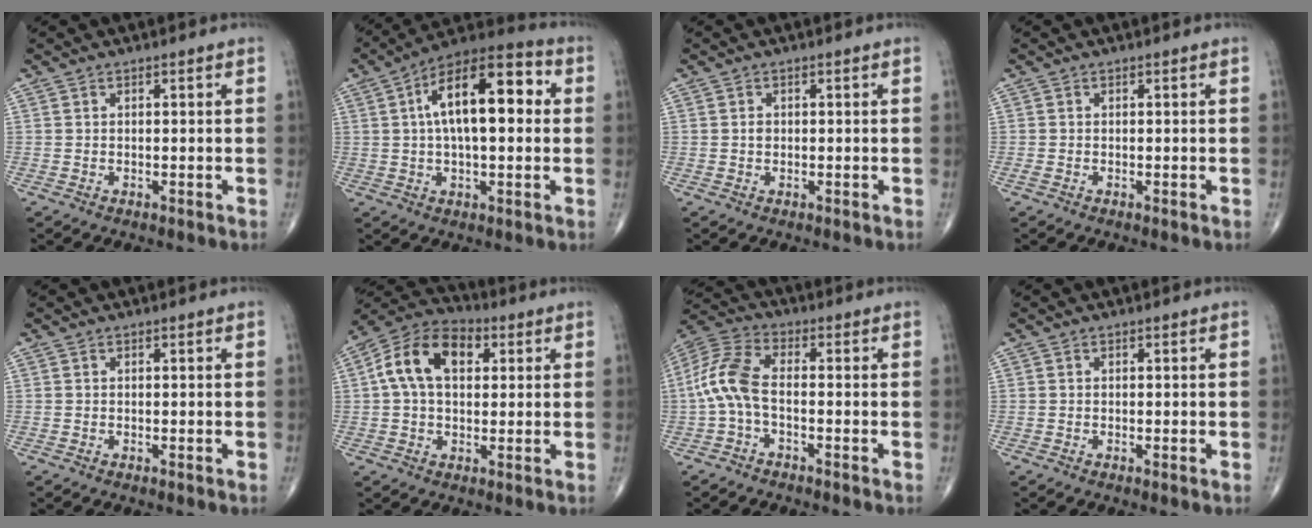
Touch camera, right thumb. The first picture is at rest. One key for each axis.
{"total": 17.6, "fx": 3.0, "fy": 7.8, "fz": 15.5, "tx": -0.232, "ty": 0.031, "tz": 0.038}
{"total": 0.9, "fx": 0.0, "fy": 0.7, "fz": 0.5, "tx": -0.006, "ty": 0.002, "tz": -0.001}
{"total": 0.7, "fx": -0.3, "fy": 0.2, "fz": 0.6, "tx": -0.018, "ty": -0.003, "tz": -0.008}
{"total": 0.0}
{"total": 13.0, "fx": 3.0, "fy": 8.3, "fz": 9.6, "tx": -0.164, "ty": 0.025, "tz": 0.041}
{"total": 8.9, "fx": -1.5, "fy": 4.2, "fz": 7.7, "tx": -0.176, "ty": 0.029, "tz": -0.042}
{"total": 0.6, "fx": -0.2, "fy": 0.1, "fz": 0.6, "tx": -0.013, "ty": -0.002, "tz": -0.003}